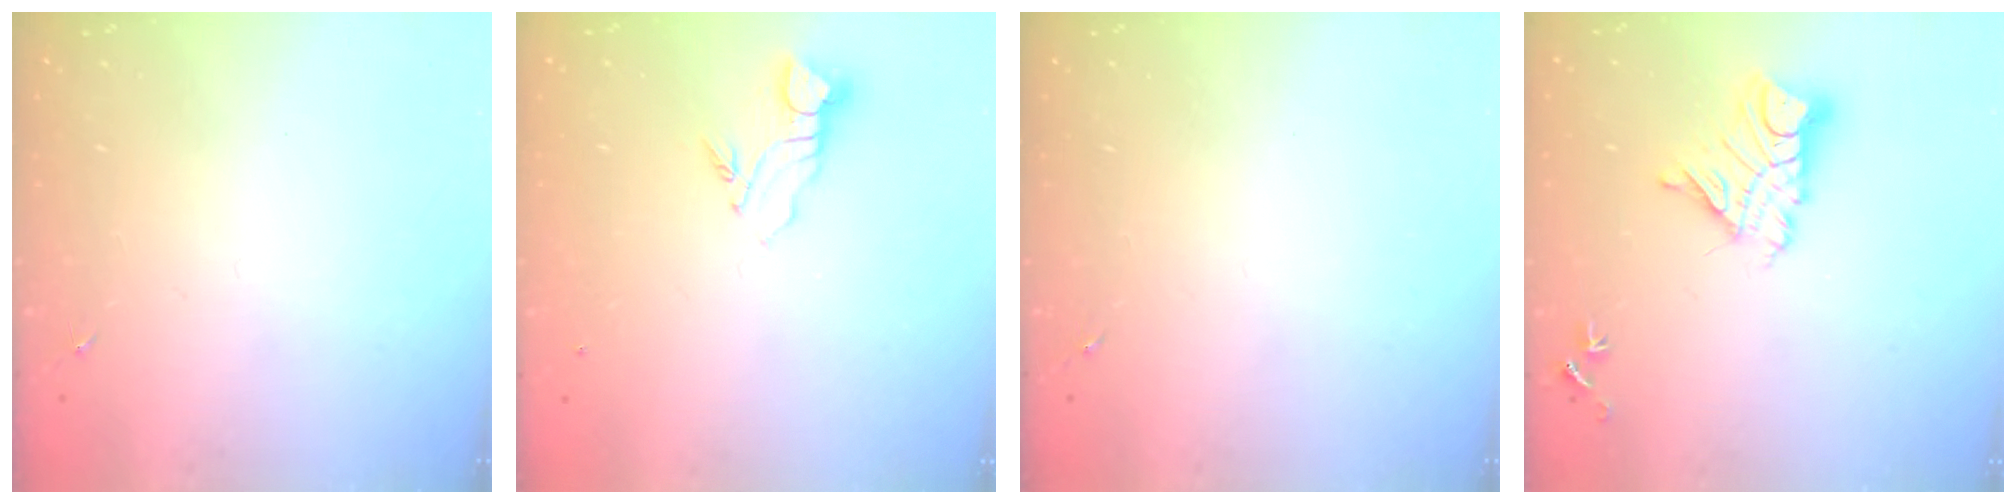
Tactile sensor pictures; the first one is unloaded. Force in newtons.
{"total": 4.2, "press": 4.2, "slide": 0.1}
{"total": 0.0}
{"total": 11.9, "press": 11.9, "slide": 1.1}